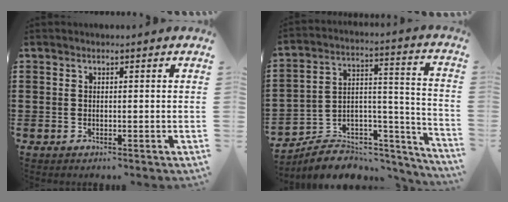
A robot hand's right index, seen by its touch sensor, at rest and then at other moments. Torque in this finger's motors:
{"motor_torque": [-1.07, 1.07, -1.05, -0.21]}